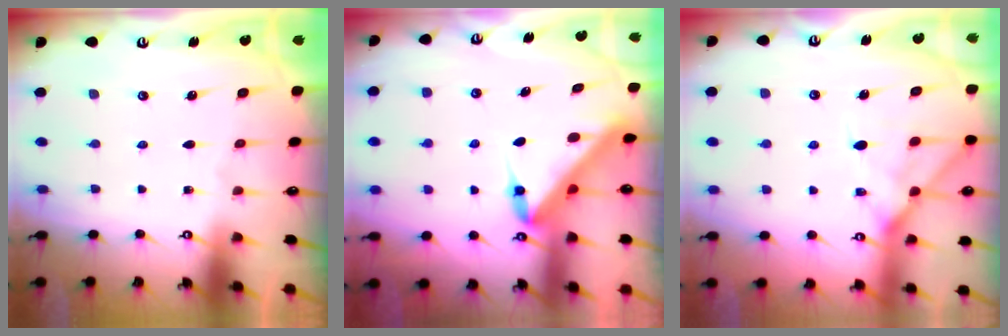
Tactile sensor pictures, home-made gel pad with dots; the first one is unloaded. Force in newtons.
{"total": 4.6, "press": 4.6, "slide": 0.4}
{"total": 13.2, "press": 13.2, "slide": 1.2}